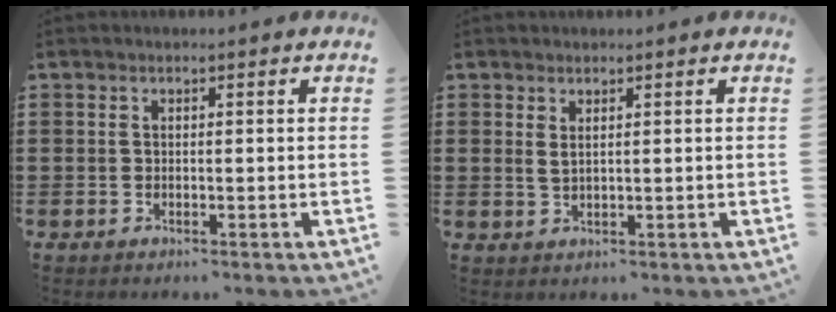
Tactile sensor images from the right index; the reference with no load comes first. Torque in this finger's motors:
{"motor_torque": [-0.88, 1.26, -0.01, -0.01]}